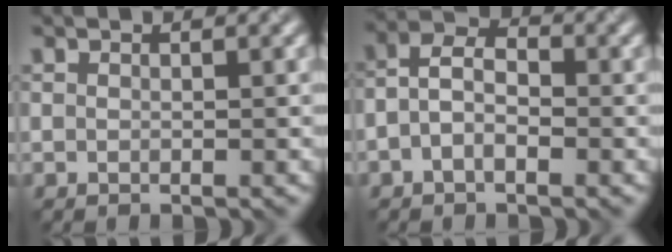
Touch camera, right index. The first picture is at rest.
{"total": 3.0, "force": [-0.8, 1.7, 2.4], "torque": [-0.048, 0.012, -0.024]}